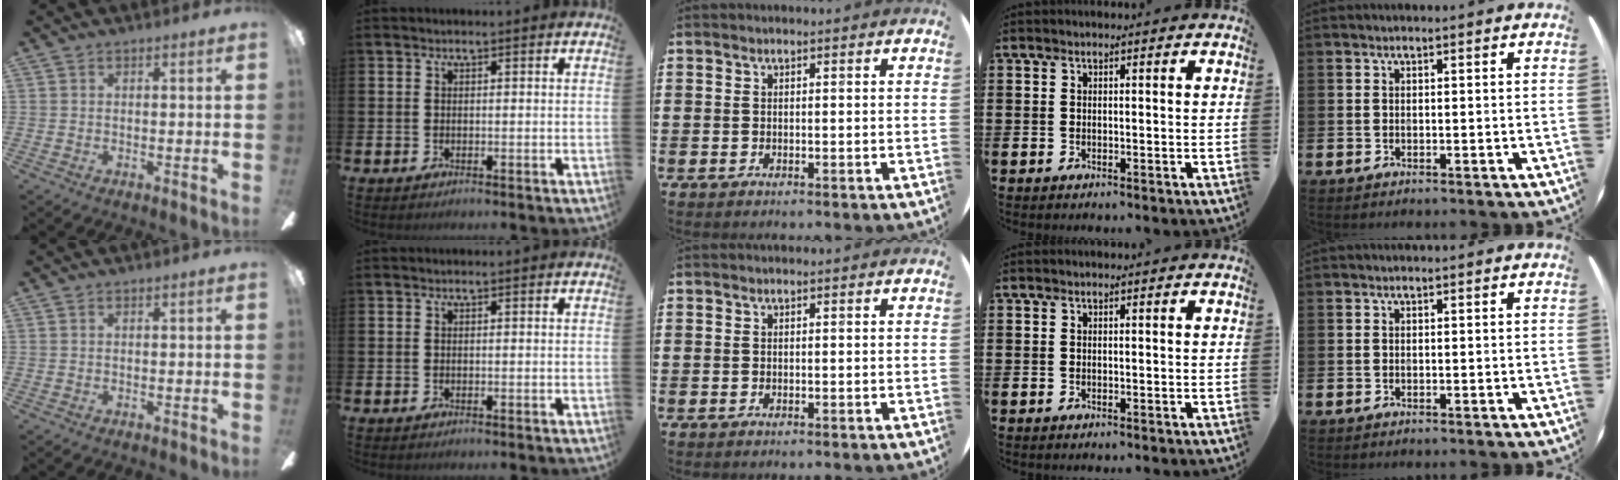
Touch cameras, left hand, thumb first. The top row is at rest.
{}